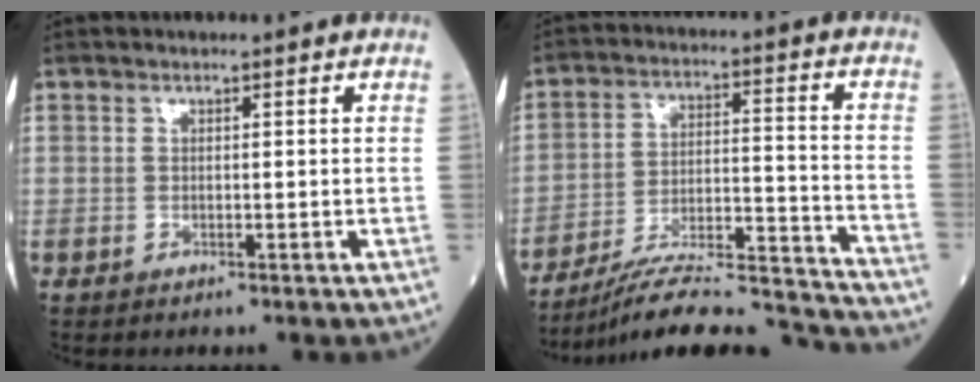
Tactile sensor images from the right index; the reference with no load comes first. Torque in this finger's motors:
{"motor_torque": [-0.34, -0.56, 0.40, 0.09]}